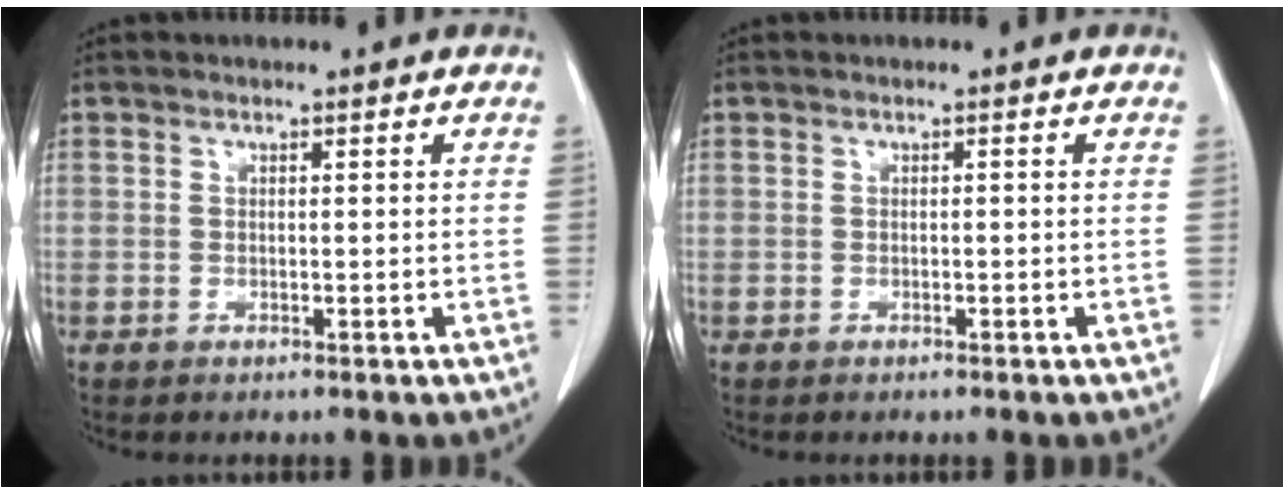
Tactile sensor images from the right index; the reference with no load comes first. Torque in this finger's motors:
{"motor_torque": [0.00, 0.00, 0.00, 0.00]}